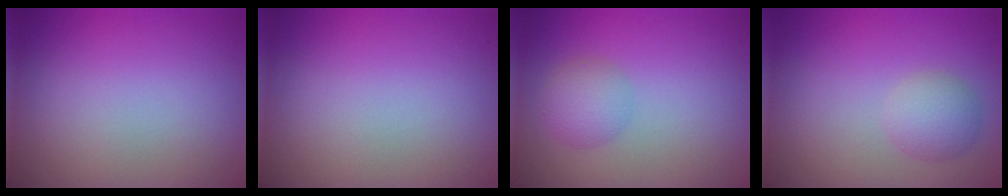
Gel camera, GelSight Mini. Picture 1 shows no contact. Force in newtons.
{"total": 0.0}
{"total": 2.4, "press": 2.4, "slide": 0.0}
{"total": 2.4, "press": 2.4, "slide": 0.0}